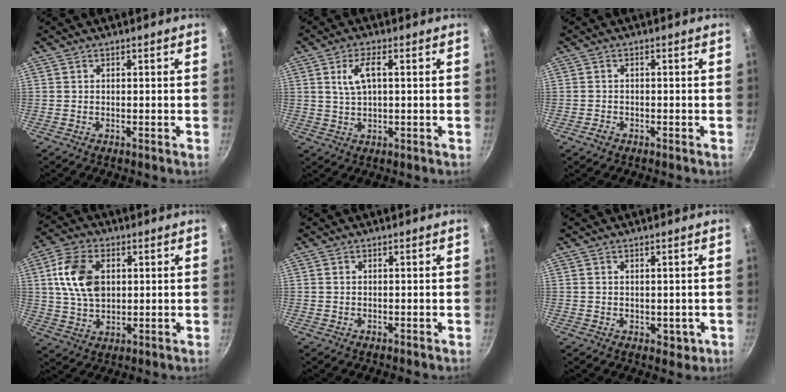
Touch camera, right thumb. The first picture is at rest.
{"total": 5.3, "force": [1.2, 2.0, 4.7], "torque": [-0.092, 0.010, 0.026]}
{"total": 1.6, "force": [-1.0, 1.0, 0.6], "torque": [-0.010, 0.012, -0.019]}
{"total": 11.6, "force": [2.4, 7.7, 8.4], "torque": [-0.145, 0.004, 0.042]}
{"total": 0.0}
{"total": 2.5, "force": [-0.1, 1.8, 1.8], "torque": [-0.018, -0.003, 0.002]}